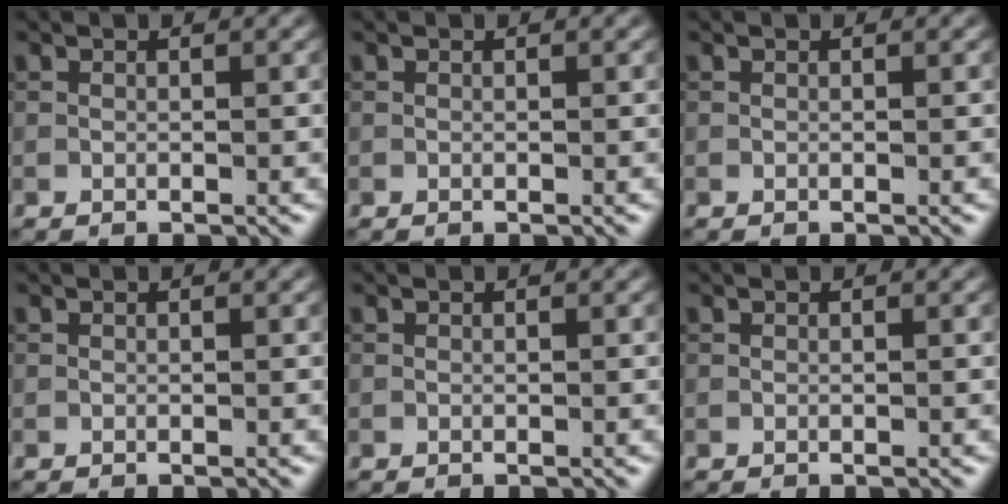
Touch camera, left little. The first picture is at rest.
{"total": 0.0}
{"total": 0.0}
{"total": 0.0}
{"total": 0.0}
{"total": 0.0}